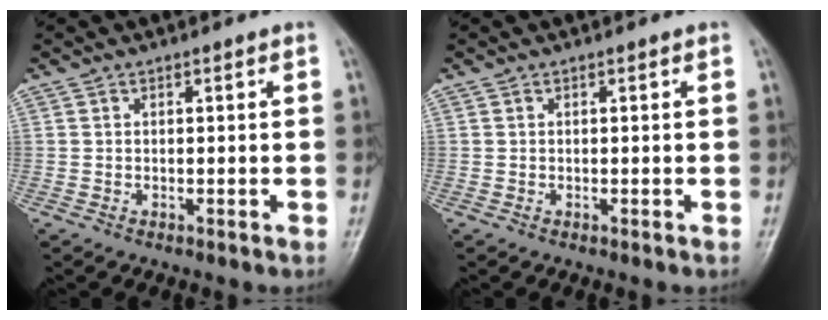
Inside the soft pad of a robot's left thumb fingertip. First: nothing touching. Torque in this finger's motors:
{"motor_torque": [-0.03, 0.03, -0.02, 0.02, 0.00]}